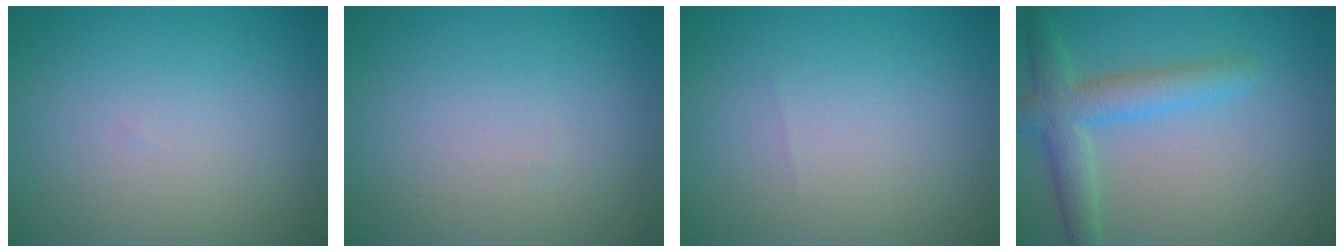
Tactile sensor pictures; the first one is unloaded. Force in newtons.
{"total": 0.0}
{"total": 0.0}
{"total": 4.2, "press": 4.2, "slide": 0.2}